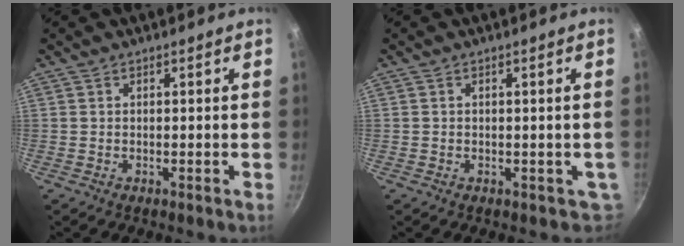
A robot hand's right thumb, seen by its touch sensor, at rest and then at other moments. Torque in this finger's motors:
{"motor_torque": [1.13, 0.17, -0.27, 0.13, -0.02]}